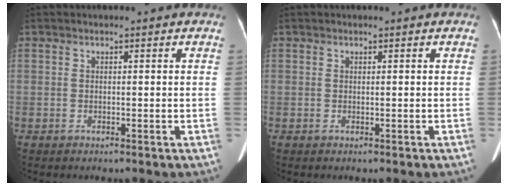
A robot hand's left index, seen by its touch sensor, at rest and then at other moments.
{"total": 0.0}